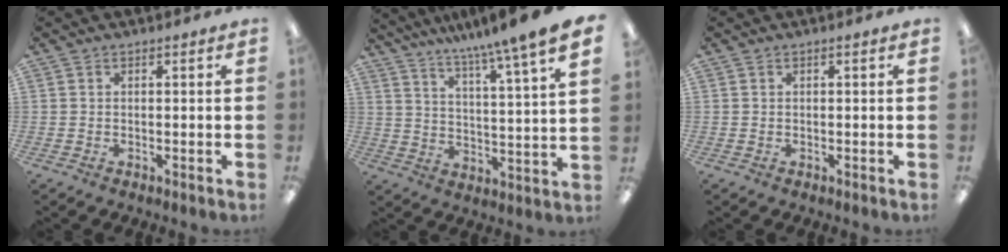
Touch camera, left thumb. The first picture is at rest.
{"total": 10.2, "force": [9.1, -0.9, 4.6], "torque": [-0.089, -0.079, 0.145]}
{"total": 0.0}